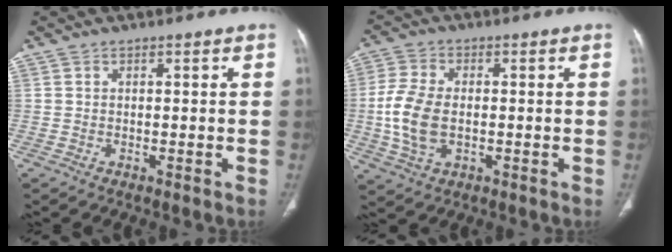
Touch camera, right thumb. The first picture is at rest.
{"total": 9.6, "force": [-1.0, 5.9, 7.6], "torque": [-0.167, 0.004, -0.020]}